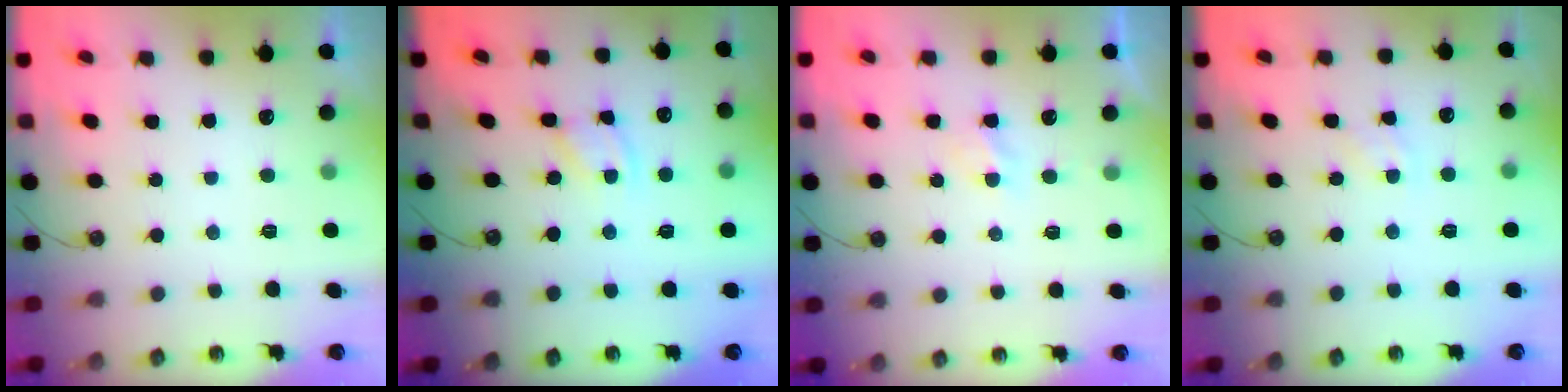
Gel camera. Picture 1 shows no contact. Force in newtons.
{"total": 2.6, "press": 2.6, "slide": 0.1}
{"total": 2.8, "press": 2.8, "slide": 0.2}
{"total": 2.1, "press": 2.1, "slide": 0.4}